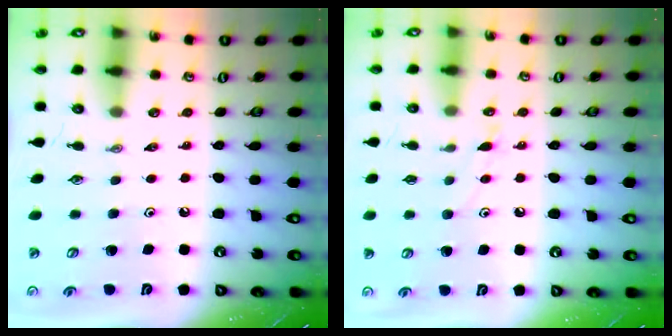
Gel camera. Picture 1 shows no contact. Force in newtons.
{"total": 9.1, "press": 9.1, "slide": 0.6}